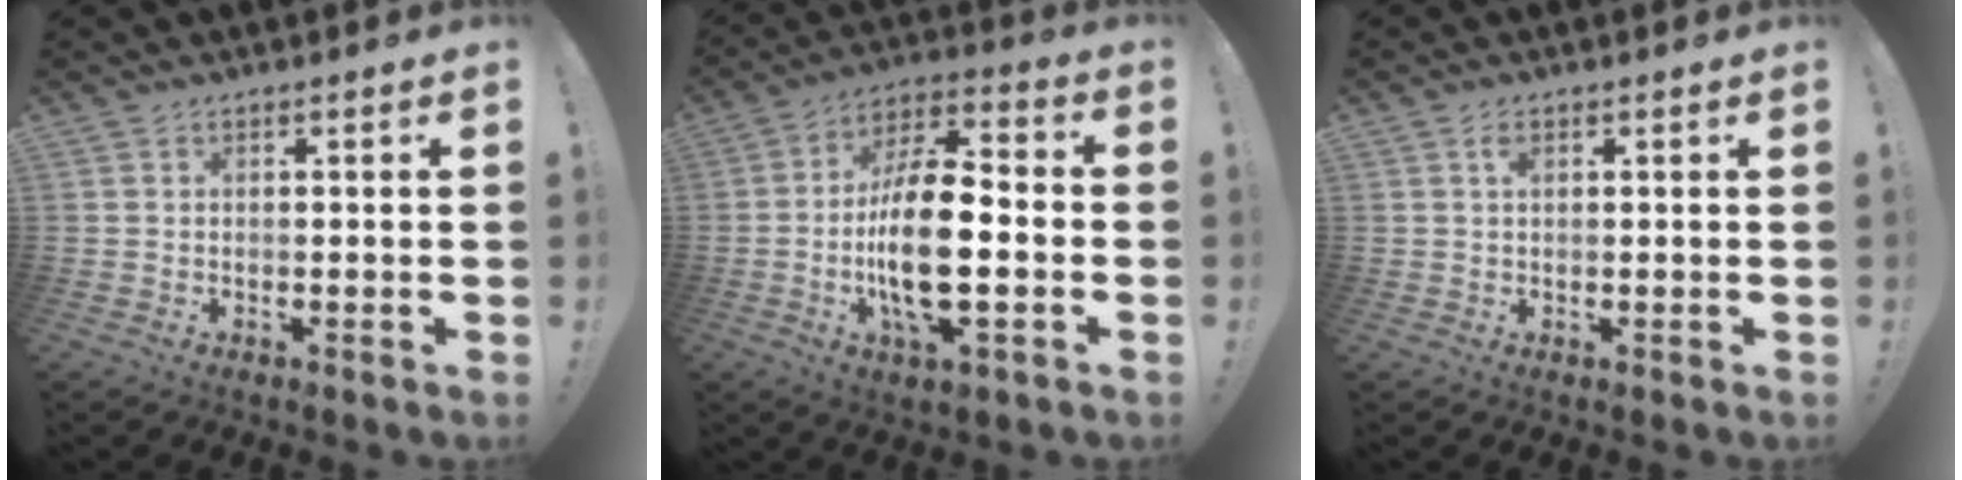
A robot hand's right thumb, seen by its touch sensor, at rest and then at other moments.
{"total": 18.4, "force": [-3.0, 7.8, 16.4], "torque": [-0.304, 0.007, -0.051]}
{"total": 1.9, "force": [0.9, 1.4, 0.9], "torque": [-0.005, -0.002, 0.012]}